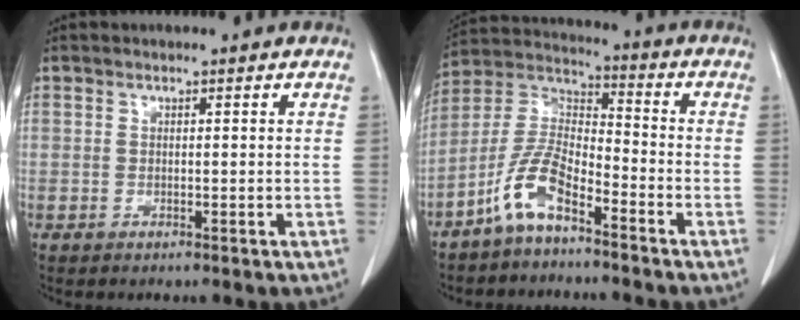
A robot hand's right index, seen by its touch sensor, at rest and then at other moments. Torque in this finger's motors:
{"motor_torque": [1.34, -0.80, 0.38, 0.19]}